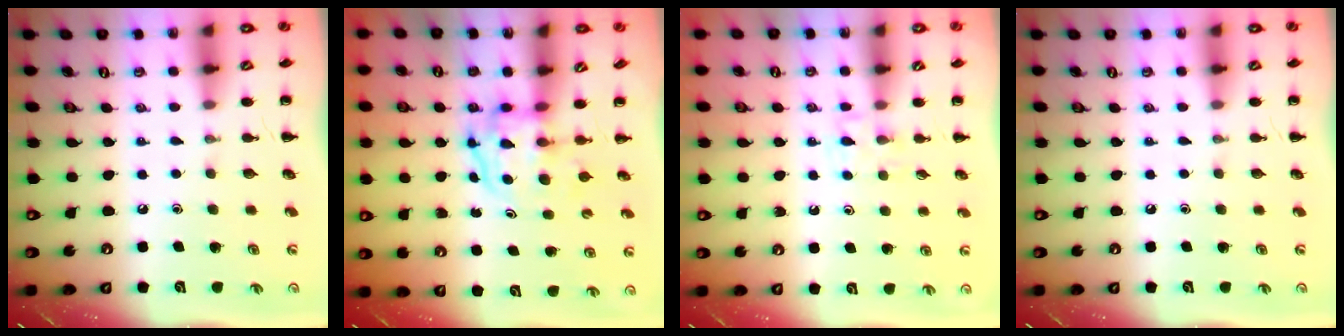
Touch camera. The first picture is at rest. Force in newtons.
{"total": 3.7, "press": 3.7, "slide": 0.6}
{"total": 4.4, "press": 4.1, "slide": 1.5}
{"total": 0.0}